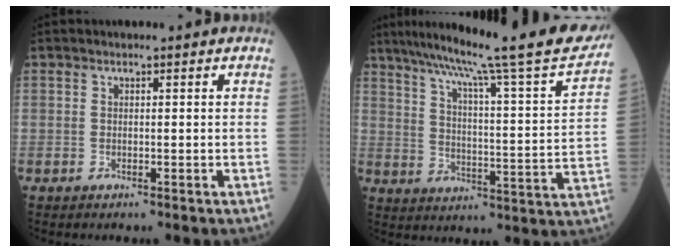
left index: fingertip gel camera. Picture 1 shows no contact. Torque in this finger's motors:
{"motor_torque": [0.36, -1.78, 0.03, 0.11]}